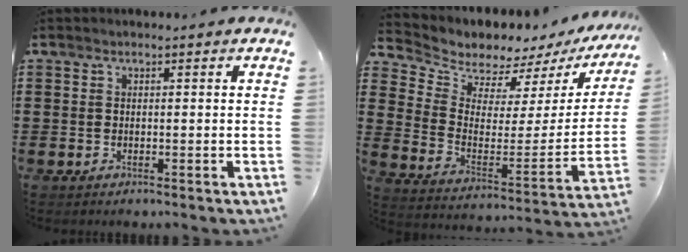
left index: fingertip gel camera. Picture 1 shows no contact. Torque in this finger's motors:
{"motor_torque": [0.33, 0.29, 0.10, 0.01]}